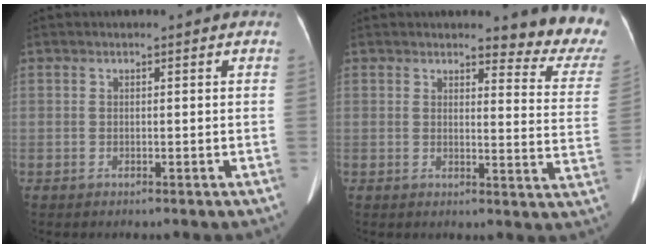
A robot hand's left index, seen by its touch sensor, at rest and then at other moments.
{"total": 10.7, "force": [10.5, 0.7, 2.2], "torque": [-0.002, -0.093, 0.088]}